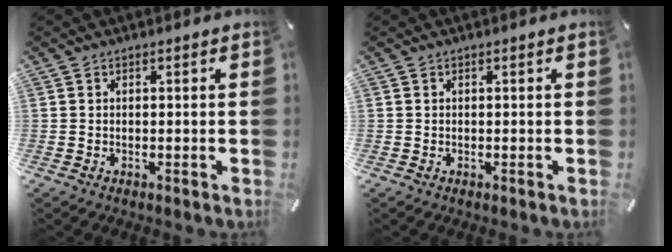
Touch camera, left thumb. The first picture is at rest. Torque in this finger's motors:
{"motor_torque": [-0.28, -0.13, 0.06, -0.15, 0.00]}